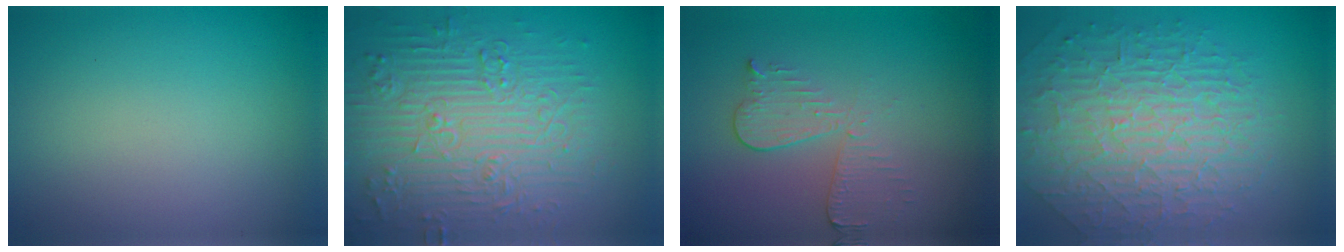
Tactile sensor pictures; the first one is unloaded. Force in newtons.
{"total": 8.6, "press": 6.5, "slide": 5.5}
{"total": 3.1, "press": 2.6, "slide": 1.6}
{"total": 9.6, "press": 6.2, "slide": 7.4}